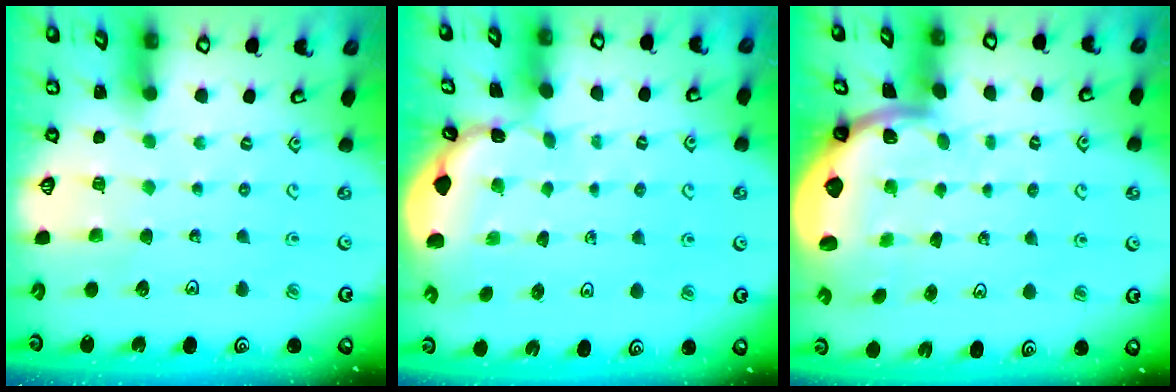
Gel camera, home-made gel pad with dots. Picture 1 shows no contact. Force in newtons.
{"total": 1.2, "press": 1.2, "slide": 0.1}
{"total": 1.9, "press": 1.9, "slide": 0.3}